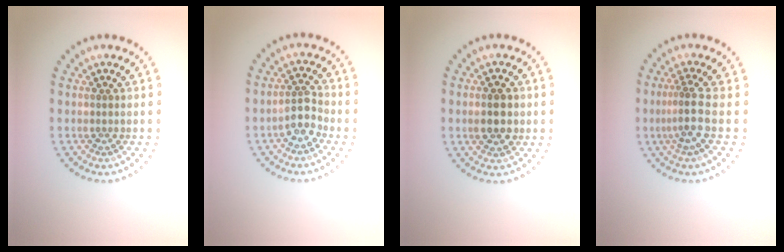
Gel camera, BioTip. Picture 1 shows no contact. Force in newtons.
{"total": 2.4, "press": 2.2, "slide": 1.1}
{"total": 3.1, "press": 3.1, "slide": 0.0}
{"total": 2.5, "press": 1.7, "slide": 1.9}